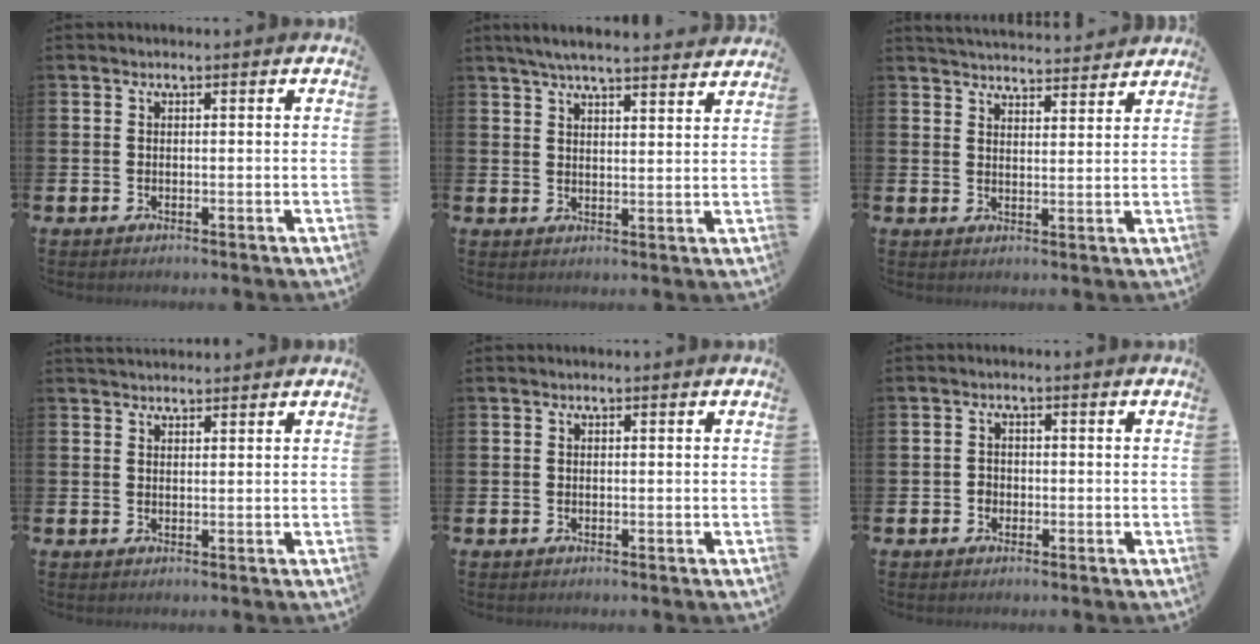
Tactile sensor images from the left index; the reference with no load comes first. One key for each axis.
{"total": 5.3, "fx": 5.0, "fy": 0.0, "fz": 1.5, "tx": -0.040, "ty": -0.023, "tz": 0.090}
{"total": 4.4, "fx": 4.4, "fy": 0.3, "fz": -0.1, "tx": -0.003, "ty": -0.033, "tz": 0.077}
{"total": 1.9, "fx": 1.9, "fy": 0.5, "fz": 0.1, "tx": -0.005, "ty": -0.003, "tz": 0.035}
{"total": 0.0}
{"total": 1.4, "fx": -0.5, "fy": 1.2, "fz": 0.3, "tx": -0.003, "ty": 0.003, "tz": -0.013}